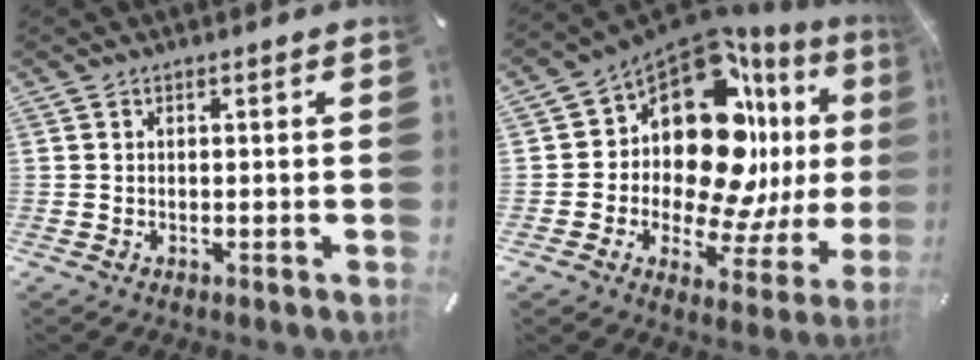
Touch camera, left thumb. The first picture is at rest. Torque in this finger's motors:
{"motor_torque": [0.80, 1.83, 1.07, 0.29, 0.18]}